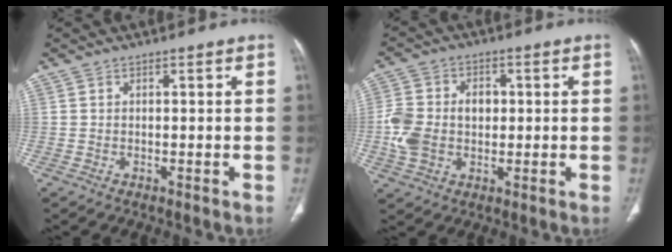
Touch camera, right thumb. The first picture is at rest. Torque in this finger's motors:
{"motor_torque": [1.05, 0.93, 0.76, 0.11, 0.11]}